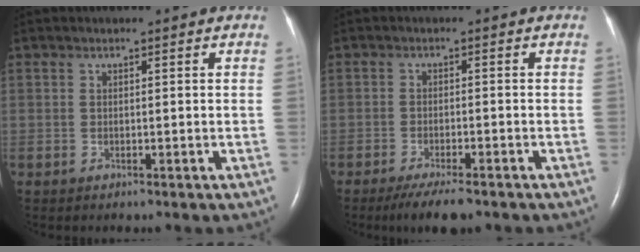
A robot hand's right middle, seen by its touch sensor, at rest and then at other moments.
{"total": 6.1, "force": [-4.6, 1.1, 3.8], "torque": [-0.062, -0.013, -0.070]}